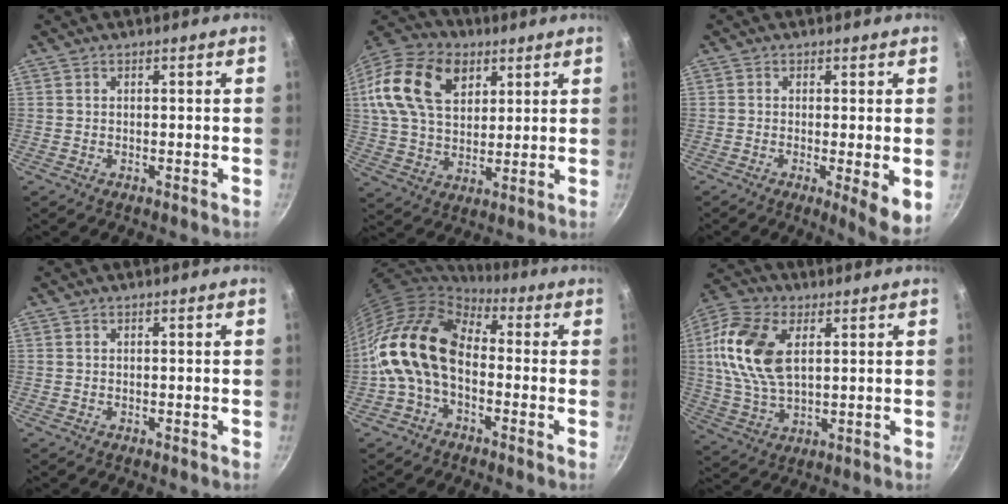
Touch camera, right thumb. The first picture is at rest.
{"total": 21.0, "force": [7.8, 14.1, 13.6], "torque": [-0.256, 0.010, 0.133]}
{"total": 6.5, "force": [-0.8, 1.2, 6.4], "torque": [-0.087, -0.020, -0.011]}
{"total": 0.0}
{"total": 14.8, "force": [-1.6, 9.8, 11.0], "torque": [-0.179, 0.036, -0.049]}
{"total": 15.3, "force": [3.7, 8.8, 11.9], "torque": [-0.229, -0.002, 0.068]}